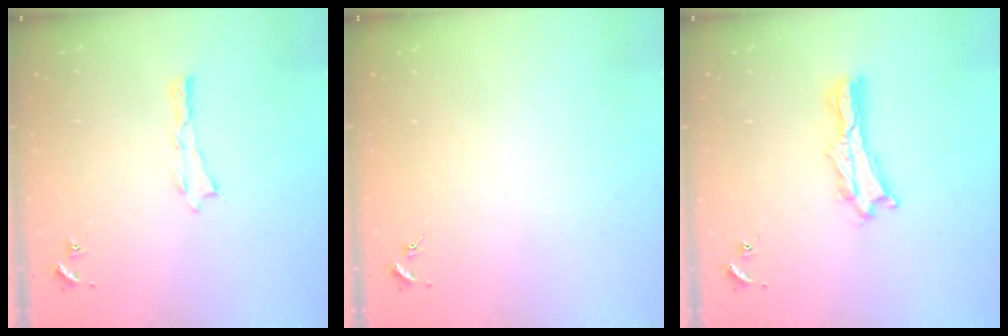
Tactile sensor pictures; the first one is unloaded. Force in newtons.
{"total": 0.0}
{"total": 2.1, "press": 2.1, "slide": 0.3}